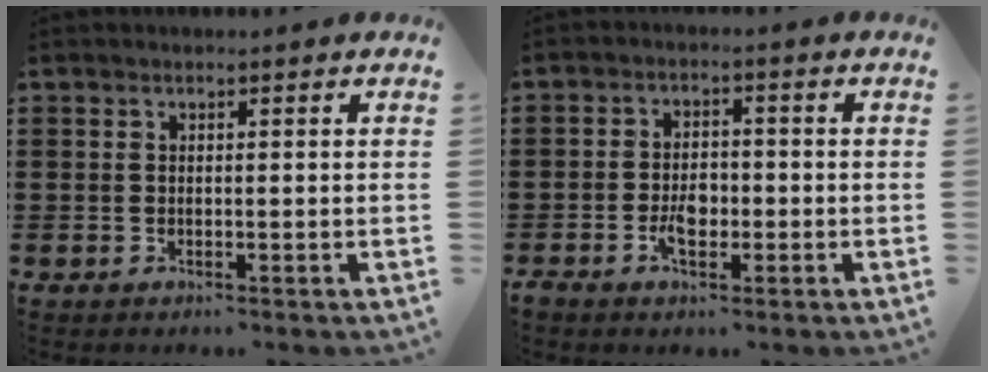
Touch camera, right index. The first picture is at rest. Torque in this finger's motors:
{"motor_torque": [2.14, 0.00, 0.13, 0.09]}